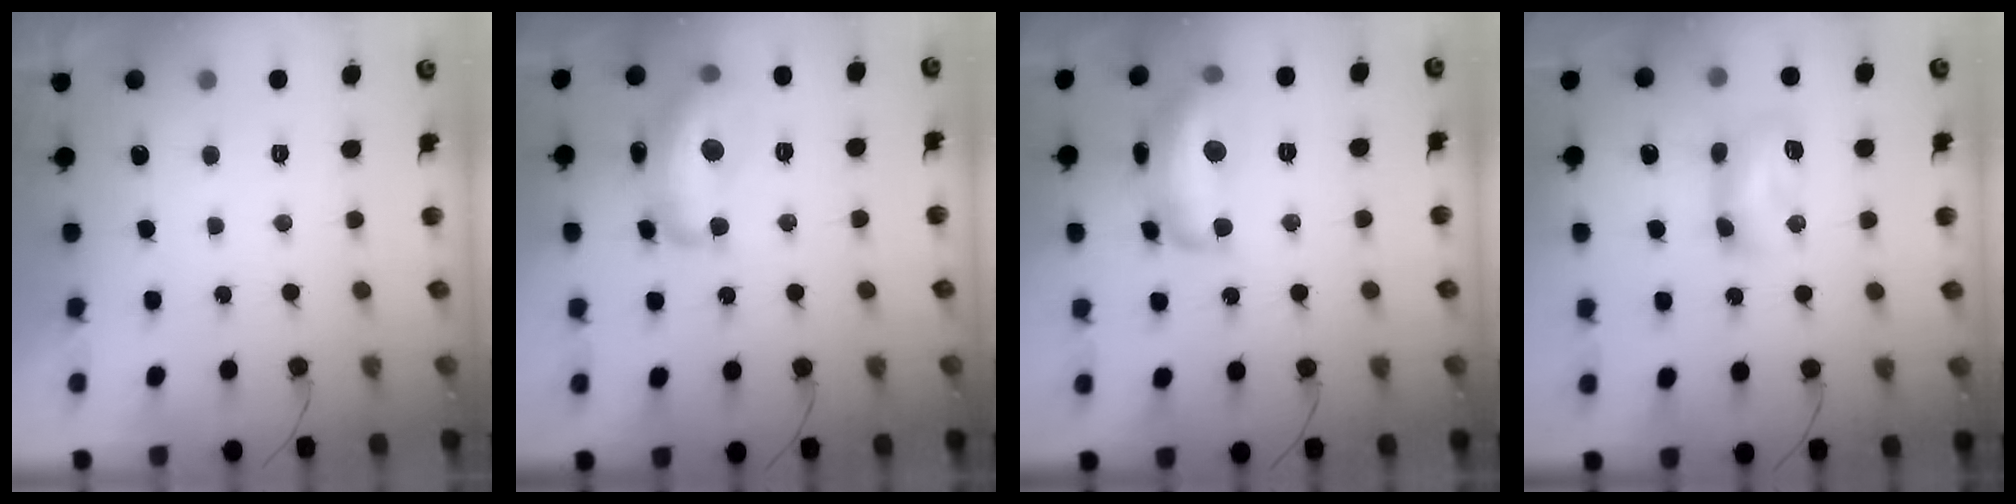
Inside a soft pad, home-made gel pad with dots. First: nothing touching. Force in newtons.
{"total": 17.7, "press": 17.7, "slide": 0.9}
{"total": 15.5, "press": 15.5, "slide": 0.8}
{"total": 9.4, "press": 9.4, "slide": 0.7}